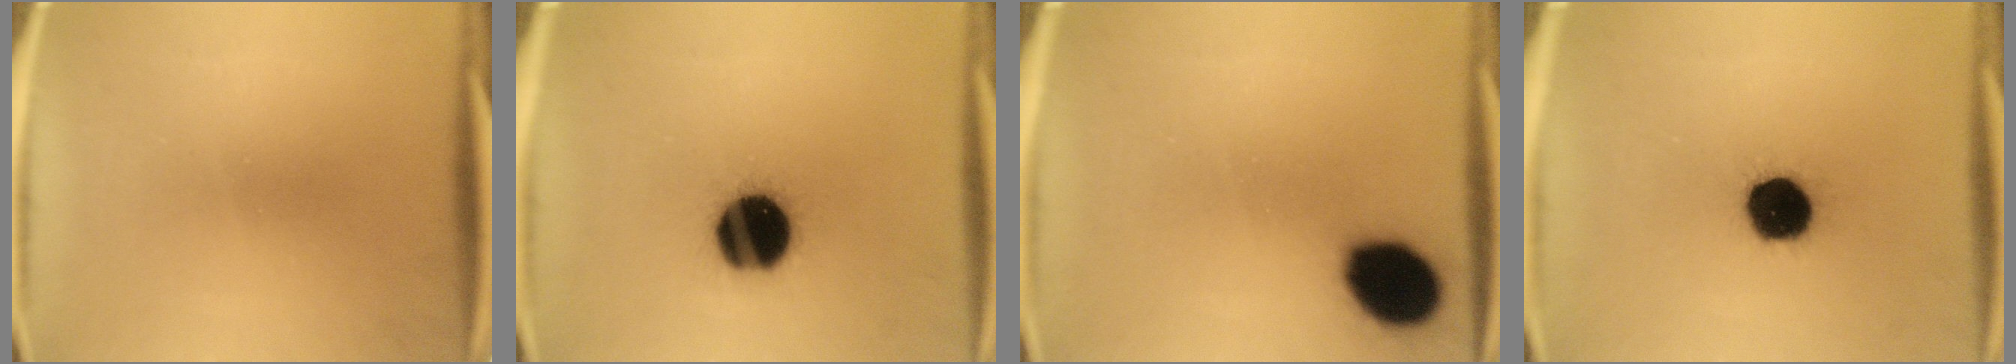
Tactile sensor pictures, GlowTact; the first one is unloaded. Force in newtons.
{"total": 19.3}
{"total": 13.9}
{"total": 14.0}